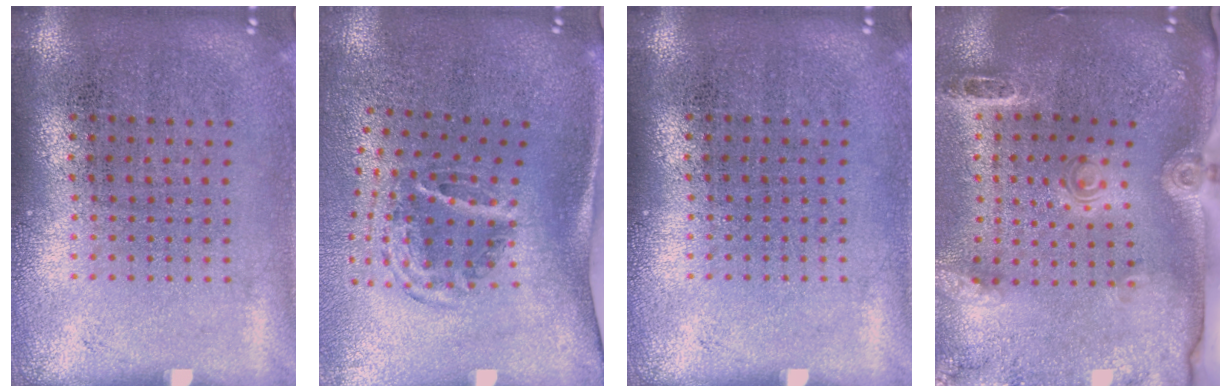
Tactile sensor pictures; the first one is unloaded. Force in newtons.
{"total": 2.0, "press": 1.2, "slide": 1.6}
{"total": 0.0}
{"total": 2.9, "press": 2.1, "slide": 2.1}